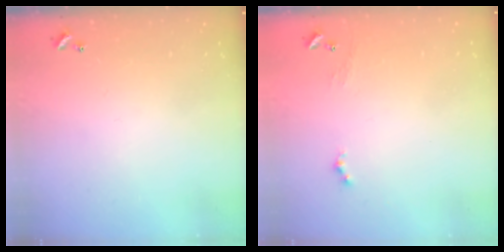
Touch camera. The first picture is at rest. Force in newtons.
{"total": 1.0, "press": 0.9, "slide": 0.2}